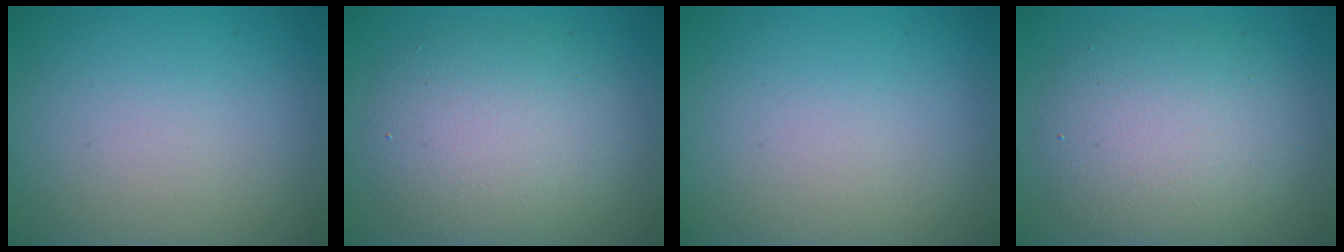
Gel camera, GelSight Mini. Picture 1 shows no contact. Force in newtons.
{"total": 6.3, "press": 6.3, "slide": 0.5}
{"total": 0.0}
{"total": 6.4, "press": 6.4, "slide": 0.4}